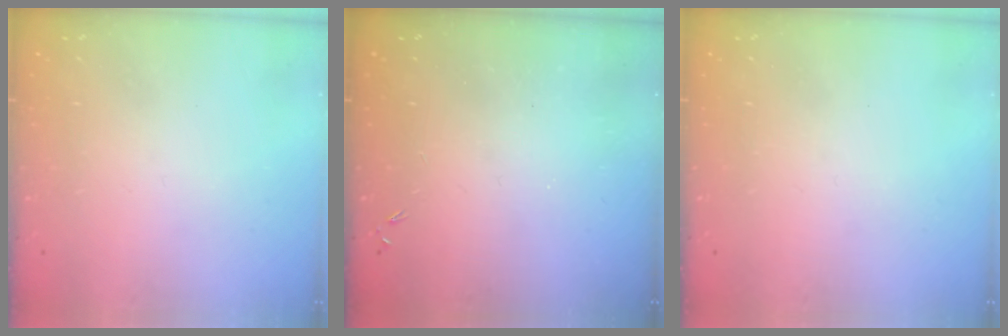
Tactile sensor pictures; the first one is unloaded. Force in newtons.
{"total": 0.0}
{"total": 0.0}